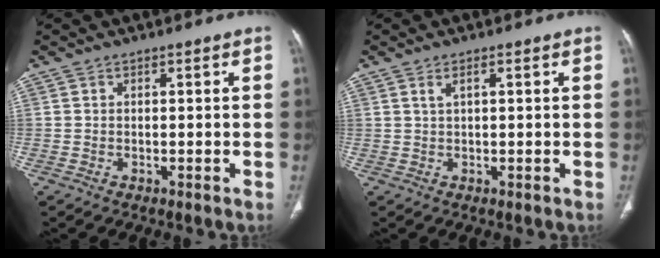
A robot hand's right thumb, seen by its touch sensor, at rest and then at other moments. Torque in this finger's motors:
{"motor_torque": [-0.42, 0.31, -0.24, -0.08, 0.08]}